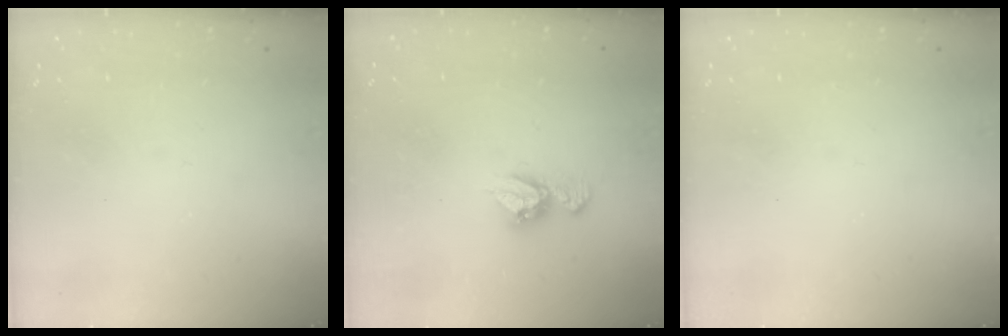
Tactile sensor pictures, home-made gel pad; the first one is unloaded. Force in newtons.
{"total": 7.8, "press": 7.8, "slide": 0.6}
{"total": 0.0}